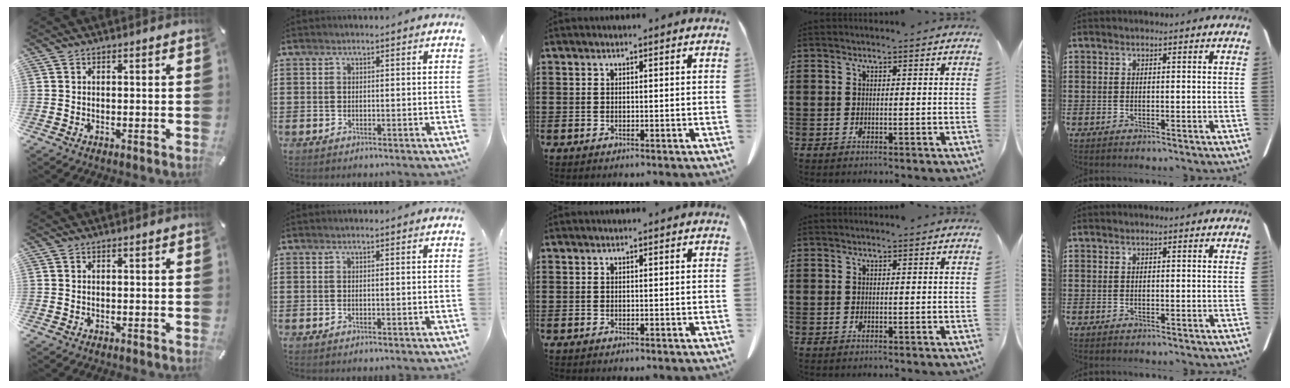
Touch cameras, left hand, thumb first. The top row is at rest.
{}